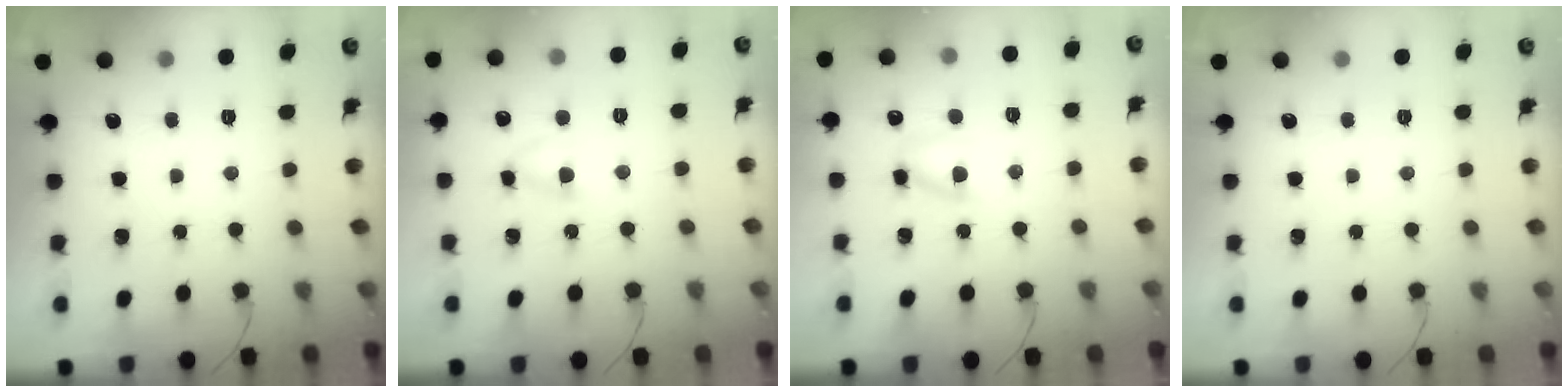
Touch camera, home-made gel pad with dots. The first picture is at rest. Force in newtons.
{"total": 3.7, "press": 3.5, "slide": 1.2}
{"total": 5.9, "press": 5.8, "slide": 1.4}
{"total": 0.0}